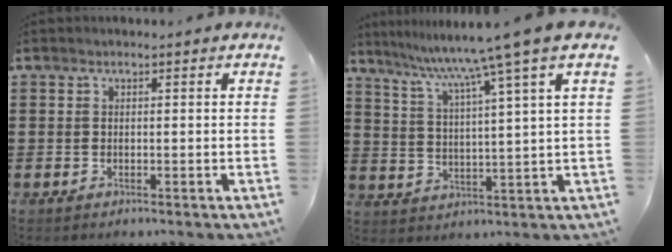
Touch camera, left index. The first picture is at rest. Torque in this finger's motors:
{"motor_torque": [0.71, -0.66, 0.98, 0.21]}